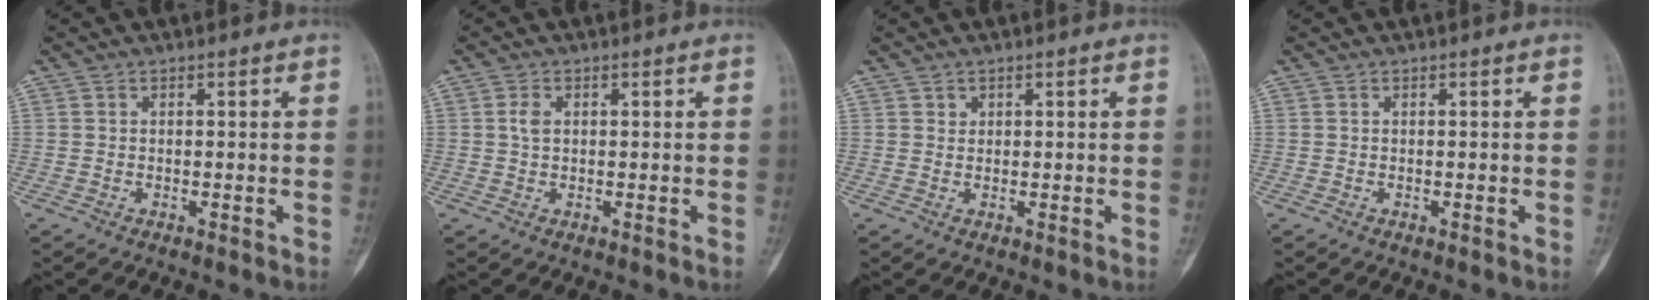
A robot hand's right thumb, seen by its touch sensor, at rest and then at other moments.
{"total": 2.2, "force": [0.5, 1.5, 1.6], "torque": [-0.026, 0.003, 0.009]}
{"total": 1.1, "force": [0.6, 0.9, 0.1], "torque": [0.019, -0.002, 0.006]}
{"total": 0.0}